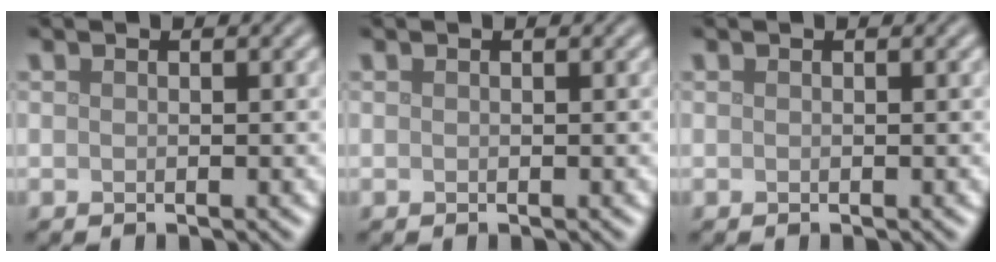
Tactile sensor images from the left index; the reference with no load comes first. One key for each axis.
{"total": 0.0}
{"total": 0.0}